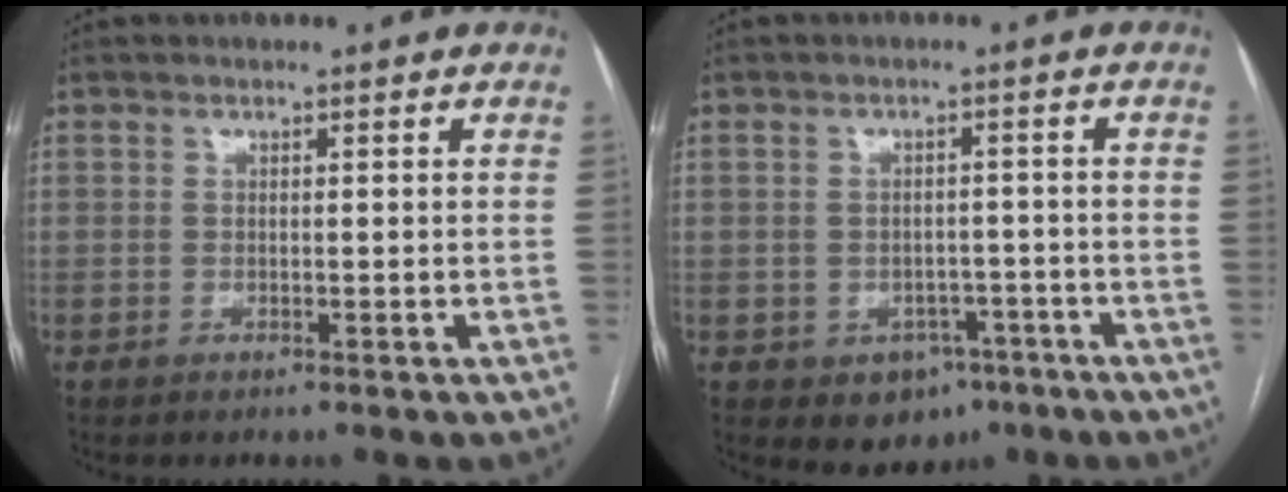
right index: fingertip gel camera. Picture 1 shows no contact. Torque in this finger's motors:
{"motor_torque": [-0.16, 0.06, -0.13, -0.05]}